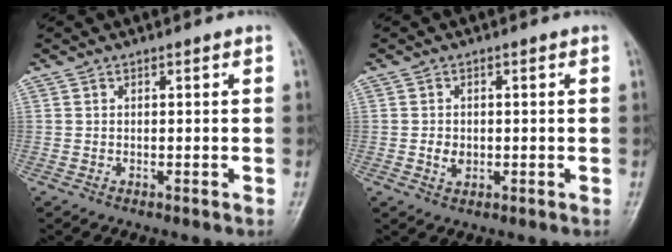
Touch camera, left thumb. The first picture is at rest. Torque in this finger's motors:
{"motor_torque": [-0.06, 0.09, 0.07, 0.01, 0.00]}